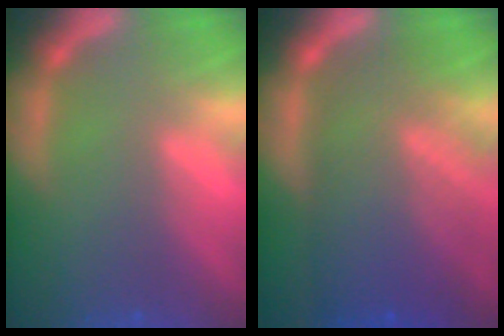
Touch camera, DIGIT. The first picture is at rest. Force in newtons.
{"total": 9.5}